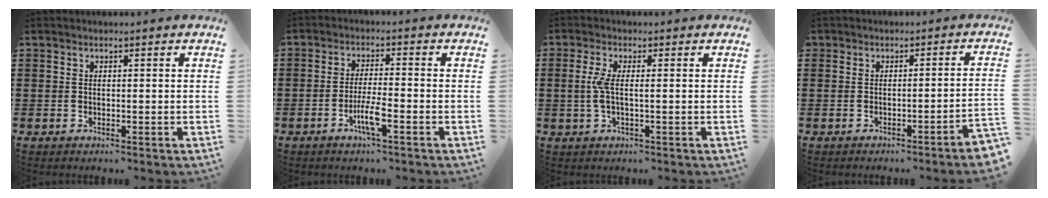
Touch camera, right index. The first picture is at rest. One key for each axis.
{"total": 4.5, "fx": -2.2, "fy": 0.5, "fz": 3.9, "tx": -0.086, "ty": -0.011, "tz": -0.044}
{"total": 3.2, "fx": 0.0, "fy": 0.6, "fz": 3.1, "tx": -0.075, "ty": -0.007, "tz": -0.007}
{"total": 1.7, "fx": -1.5, "fy": -0.3, "fz": 0.8, "tx": -0.015, "ty": -0.001, "tz": -0.031}